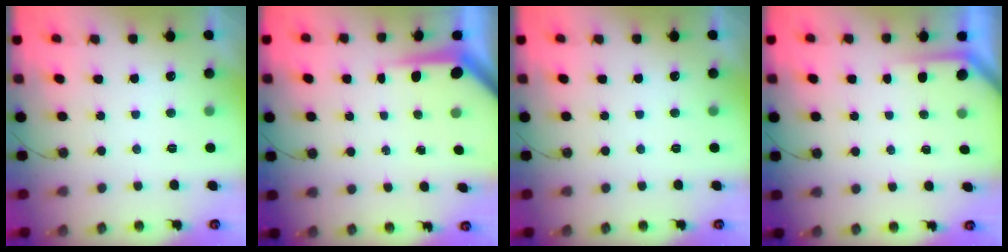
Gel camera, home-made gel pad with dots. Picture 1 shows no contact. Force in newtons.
{"total": 5.0, "press": 4.9, "slide": 0.5}
{"total": 0.0}
{"total": 2.4, "press": 2.4, "slide": 0.2}